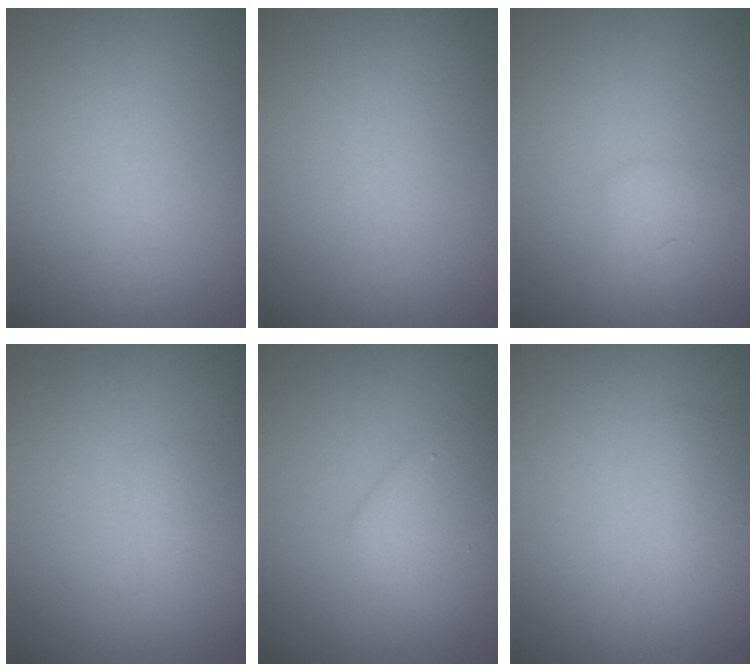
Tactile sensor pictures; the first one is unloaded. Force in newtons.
{"total": 0.0}
{"total": 1.5, "press": 1.5, "slide": 0.2}
{"total": 0.7, "press": 0.7, "slide": 0.1}
{"total": 3.0, "press": 3.0, "slide": 0.2}
{"total": 1.4, "press": 1.4, "slide": 0.1}